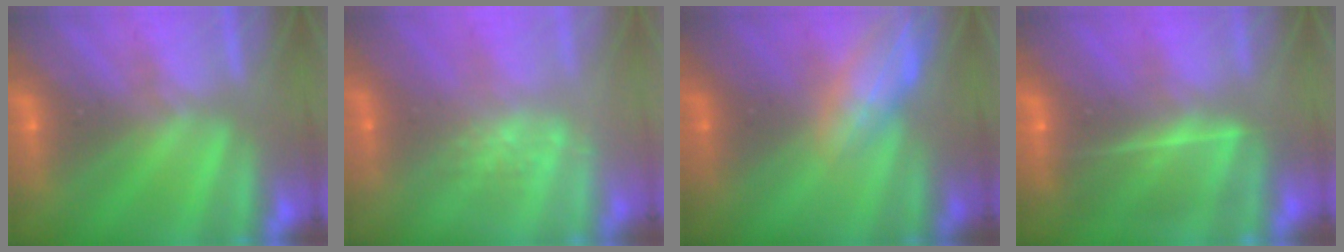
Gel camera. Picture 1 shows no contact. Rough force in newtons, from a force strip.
{"total": 2.8}
{"total": 2.6}
{"total": 8.6}